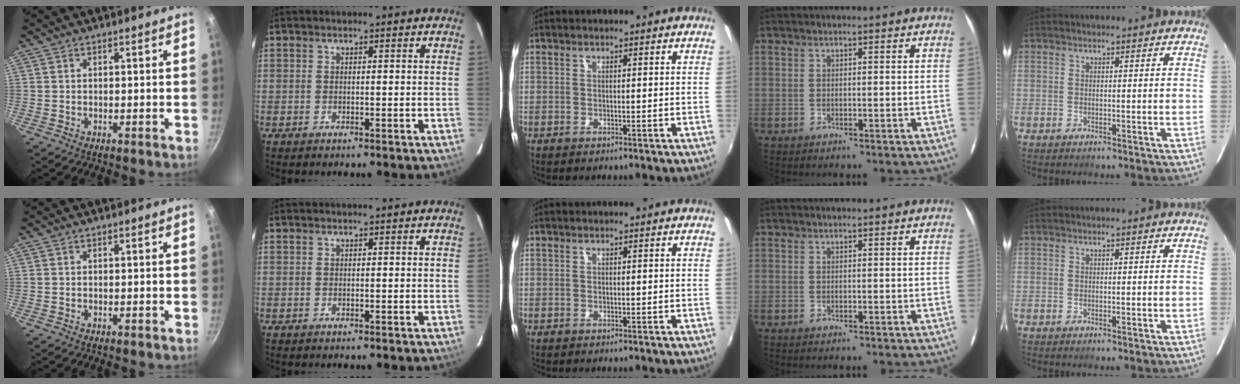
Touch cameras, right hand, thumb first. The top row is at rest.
{}